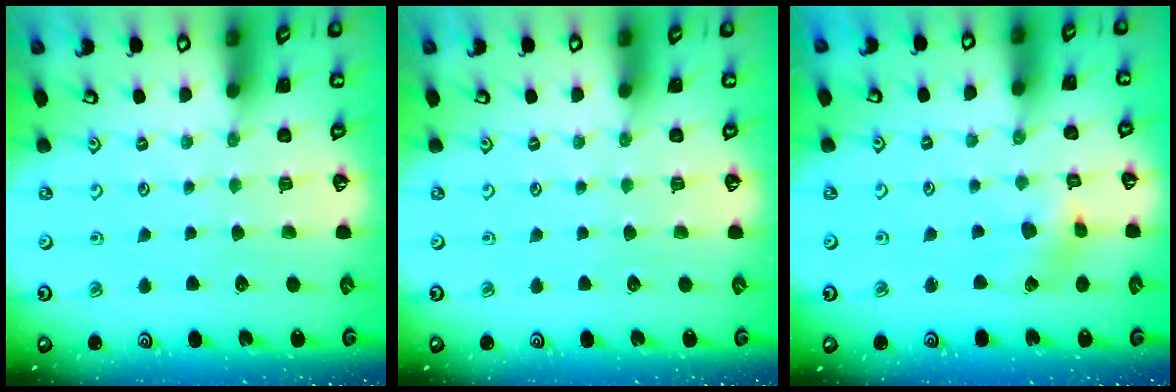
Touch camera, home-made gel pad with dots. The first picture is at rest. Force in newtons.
{"total": 0.0}
{"total": 5.6, "press": 5.5, "slide": 0.7}